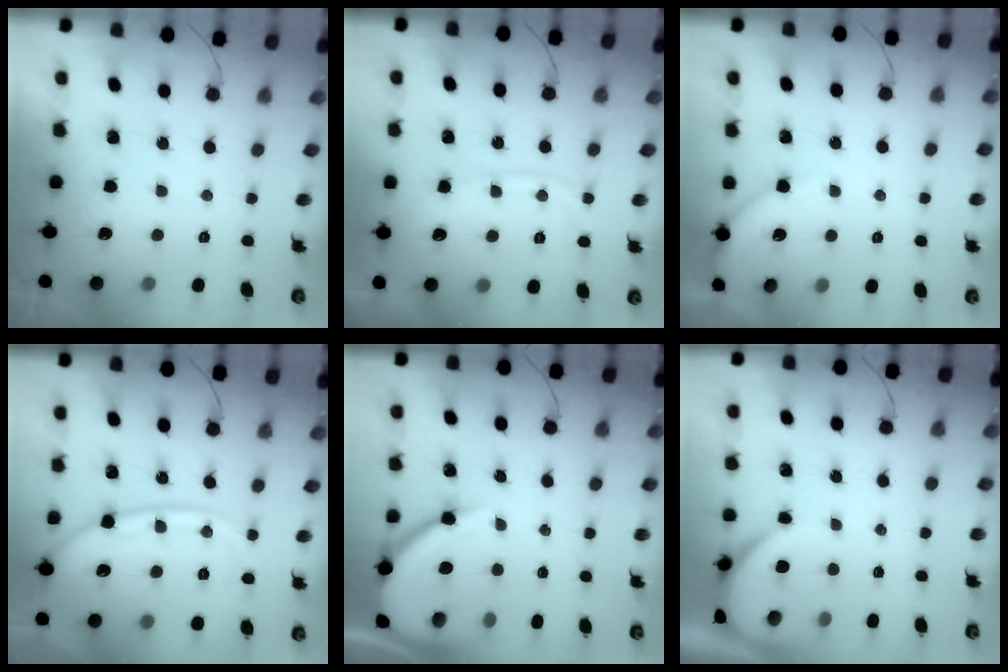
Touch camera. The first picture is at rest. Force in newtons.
{"total": 10.8, "press": 10.7, "slide": 1.4}
{"total": 4.9, "press": 4.9, "slide": 0.6}
{"total": 13.0, "press": 12.9, "slide": 1.6}
{"total": 11.7, "press": 11.7, "slide": 0.7}
{"total": 3.9, "press": 3.8, "slide": 0.5}